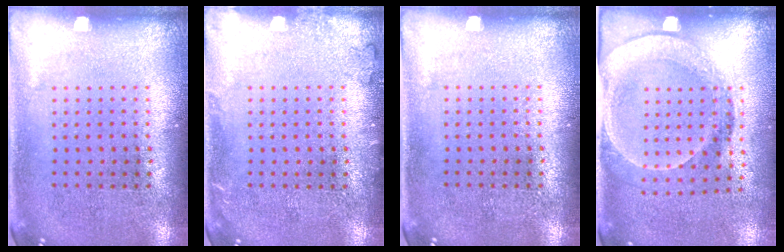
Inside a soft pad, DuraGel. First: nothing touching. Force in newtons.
{"total": 1.0, "press": 1.0, "slide": 0.1}
{"total": 0.0}
{"total": 1.8, "press": 1.5, "slide": 1.1}